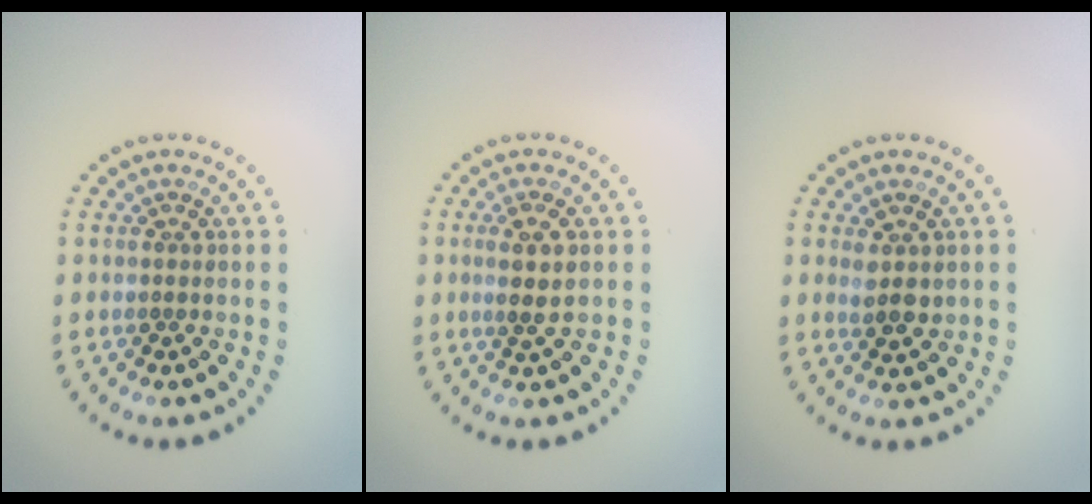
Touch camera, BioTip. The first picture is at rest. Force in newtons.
{"total": 2.2, "press": 2.0, "slide": 1.0}
{"total": 2.0, "press": 1.9, "slide": 0.7}